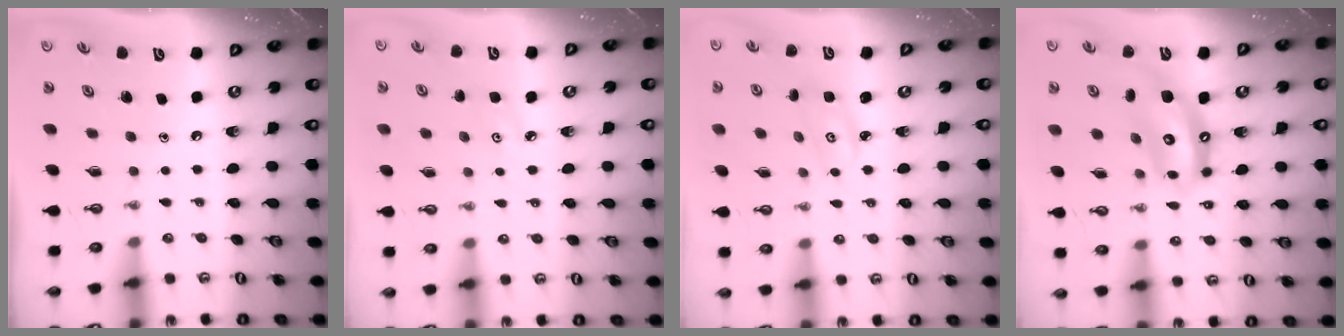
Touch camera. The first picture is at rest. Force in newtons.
{"total": 3.9, "press": 3.8, "slide": 0.6}
{"total": 2.8, "press": 2.8, "slide": 0.3}
{"total": 13.1, "press": 13.0, "slide": 1.5}